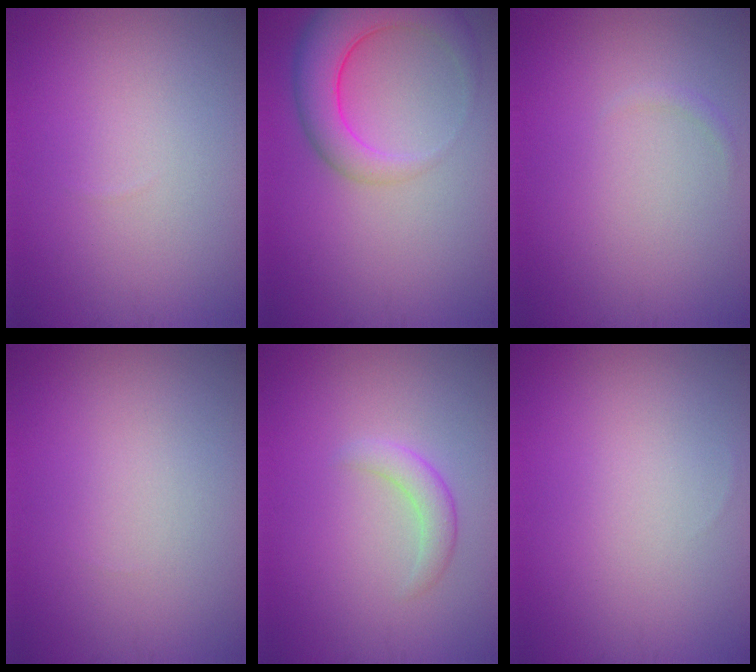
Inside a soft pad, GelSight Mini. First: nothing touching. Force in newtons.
{"total": 6.0, "press": 6.0, "slide": 0.4}
{"total": 0.5, "press": 0.5, "slide": 0.0}
{"total": 0.0}
{"total": 1.9, "press": 1.9, "slide": 0.1}
{"total": 0.0}